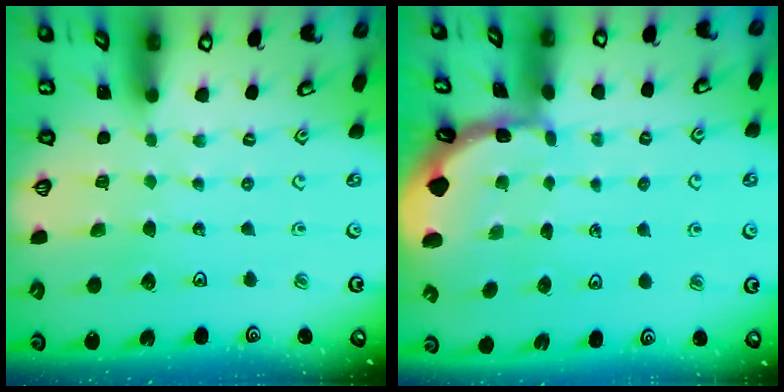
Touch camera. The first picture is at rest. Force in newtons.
{"total": 1.5, "press": 1.5, "slide": 0.2}